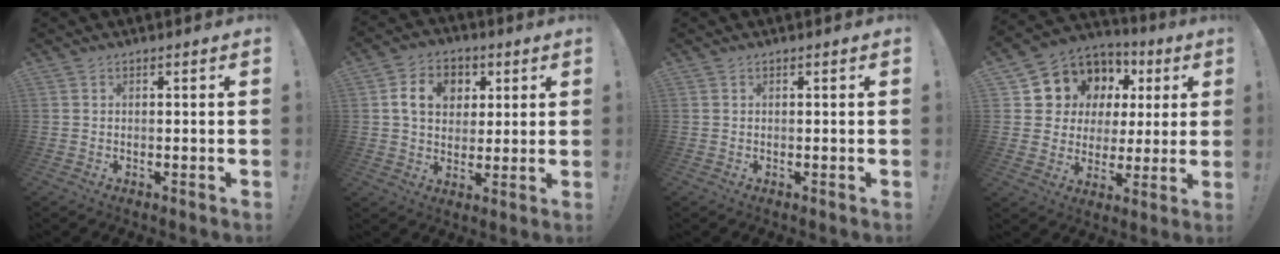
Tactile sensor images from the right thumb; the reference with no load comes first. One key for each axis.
{"total": 11.1, "fx": 3.4, "fy": 8.9, "fz": 5.7, "tx": -0.081, "ty": 0.000, "tz": 0.065}
{"total": 0.0}
{"total": 9.8, "fx": 4.8, "fy": 8.2, "fz": 2.3, "tx": -0.038, "ty": -0.048, "tz": 0.104}